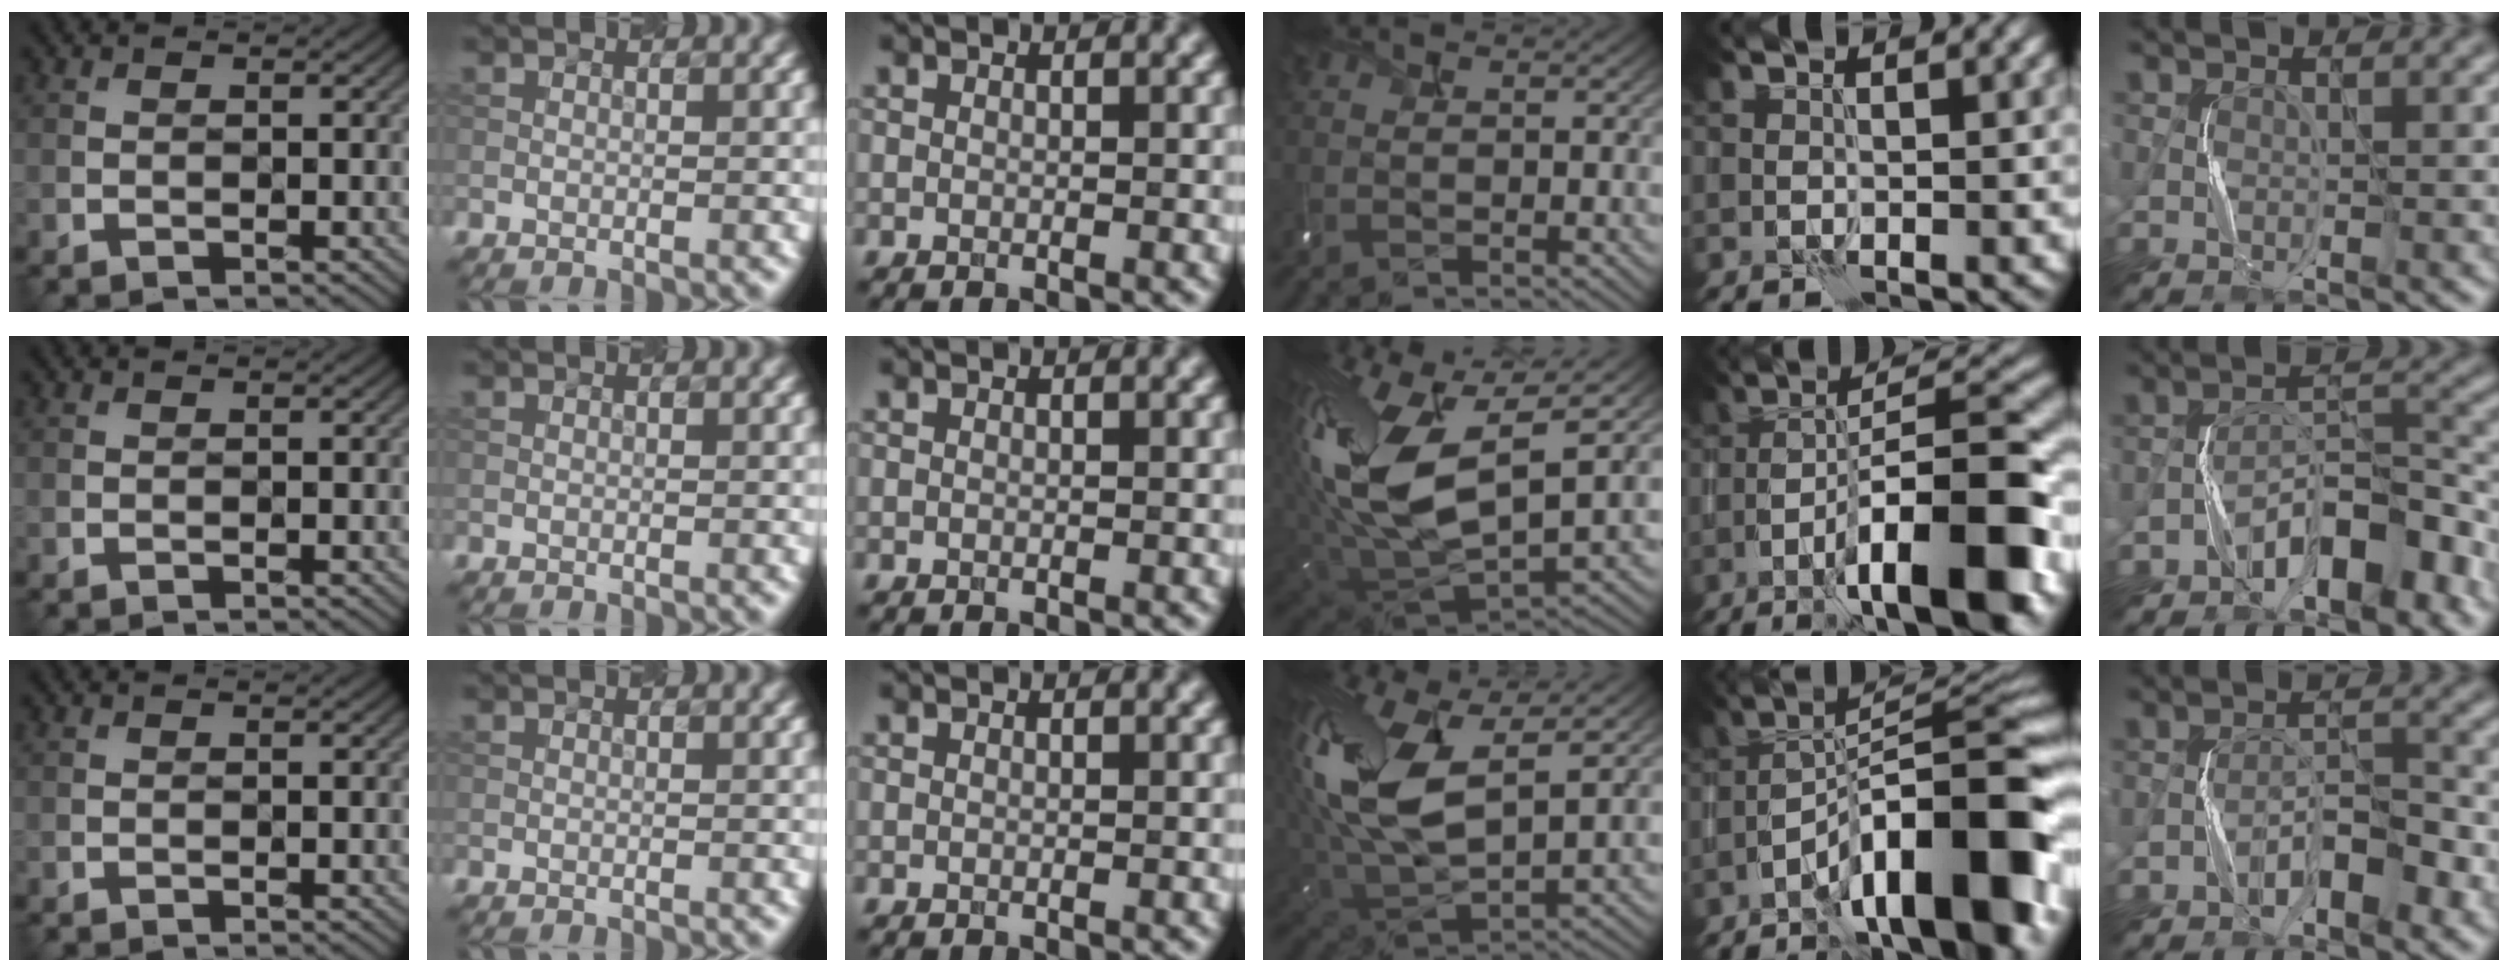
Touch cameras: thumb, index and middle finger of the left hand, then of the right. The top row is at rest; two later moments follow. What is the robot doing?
{"motion": "shake", "object": "box of matches"}